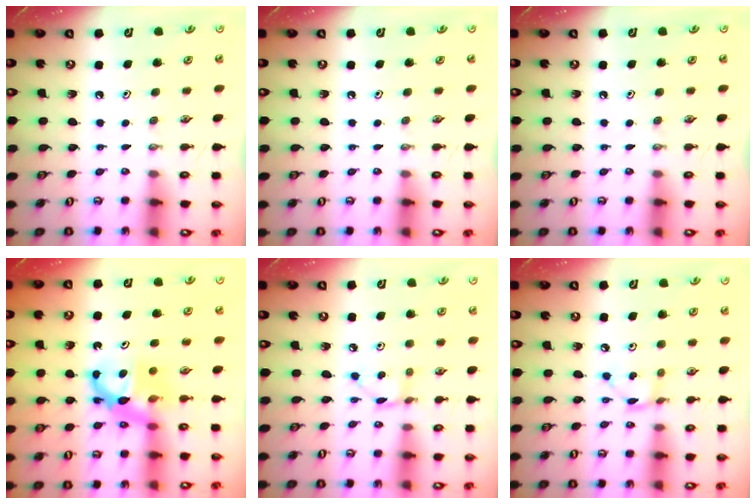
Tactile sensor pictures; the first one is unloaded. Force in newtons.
{"total": 0.0}
{"total": 0.0}
{"total": 6.9, "press": 6.9, "slide": 0.1}
{"total": 3.7, "press": 3.7, "slide": 0.4}
{"total": 2.6, "press": 2.6, "slide": 0.1}